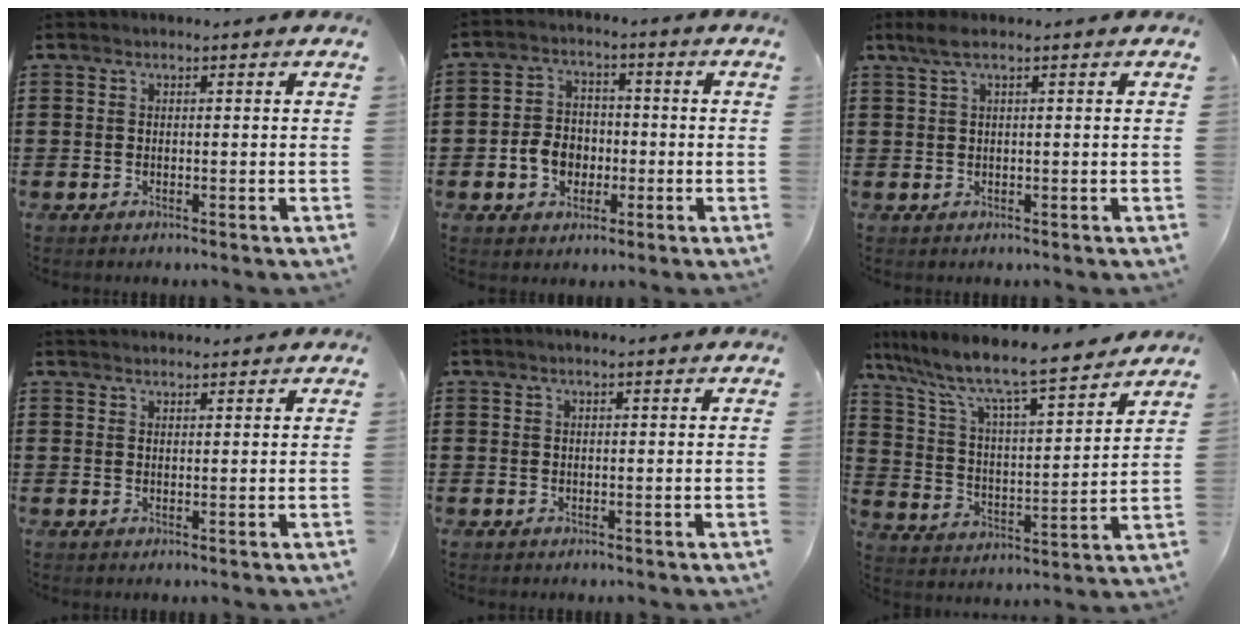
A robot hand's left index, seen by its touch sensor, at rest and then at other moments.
{"total": 5.8, "force": [-1.5, 4.7, 3.1], "torque": [-0.070, 0.002, -0.035]}
{"total": 1.8, "force": [0.5, 0.1, 1.7], "torque": [-0.041, -0.003, 0.006]}
{"total": 1.5, "force": [1.5, 0.1, 0.1], "torque": [-0.005, 0.001, 0.030]}
{"total": 1.0, "force": [0.6, 0.0, 0.8], "torque": [-0.014, 0.002, 0.010]}
{"total": 9.0, "force": [7.7, 0.7, 4.5], "torque": [-0.120, -0.055, 0.125]}